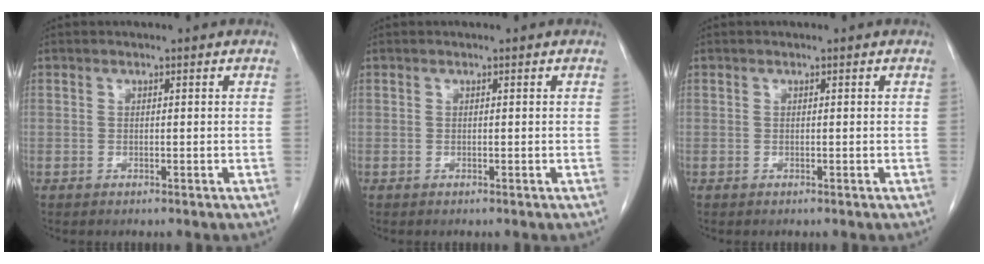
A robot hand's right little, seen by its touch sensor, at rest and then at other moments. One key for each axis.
{"total": 0.0}
{"total": 0.0}